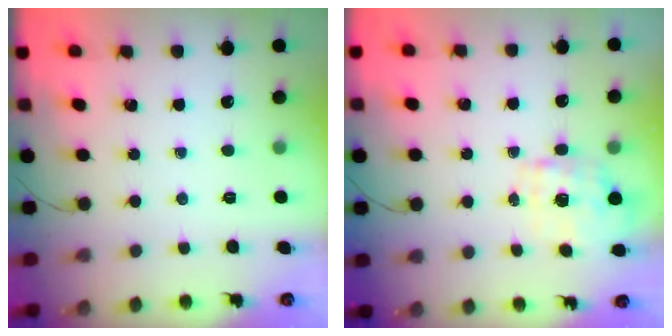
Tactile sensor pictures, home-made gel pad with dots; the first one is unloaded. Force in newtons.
{"total": 1.1, "press": 1.0, "slide": 0.5}